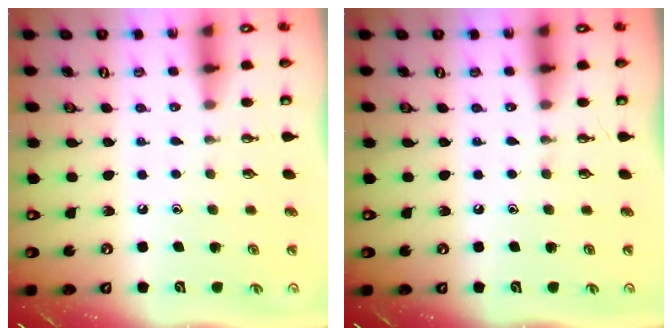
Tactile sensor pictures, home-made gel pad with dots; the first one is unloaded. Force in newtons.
{"total": 0.0}